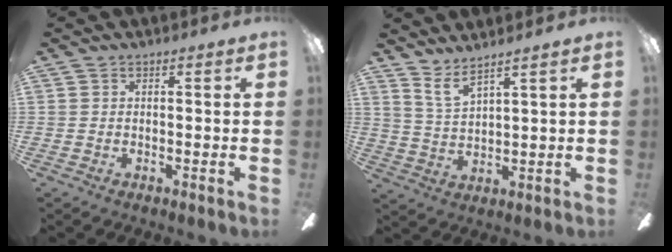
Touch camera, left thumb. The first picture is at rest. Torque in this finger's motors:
{"motor_torque": [0.20, -0.42, 0.29, -0.60, 0.08]}